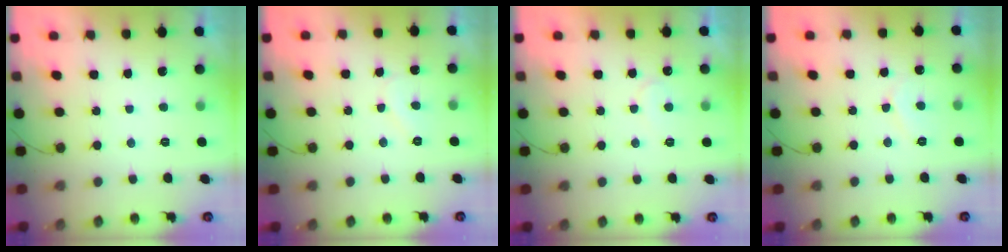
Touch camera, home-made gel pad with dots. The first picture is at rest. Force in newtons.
{"total": 4.9, "press": 4.9, "slide": 0.5}
{"total": 5.8, "press": 5.8, "slide": 0.3}
{"total": 5.6, "press": 5.6, "slide": 0.6}